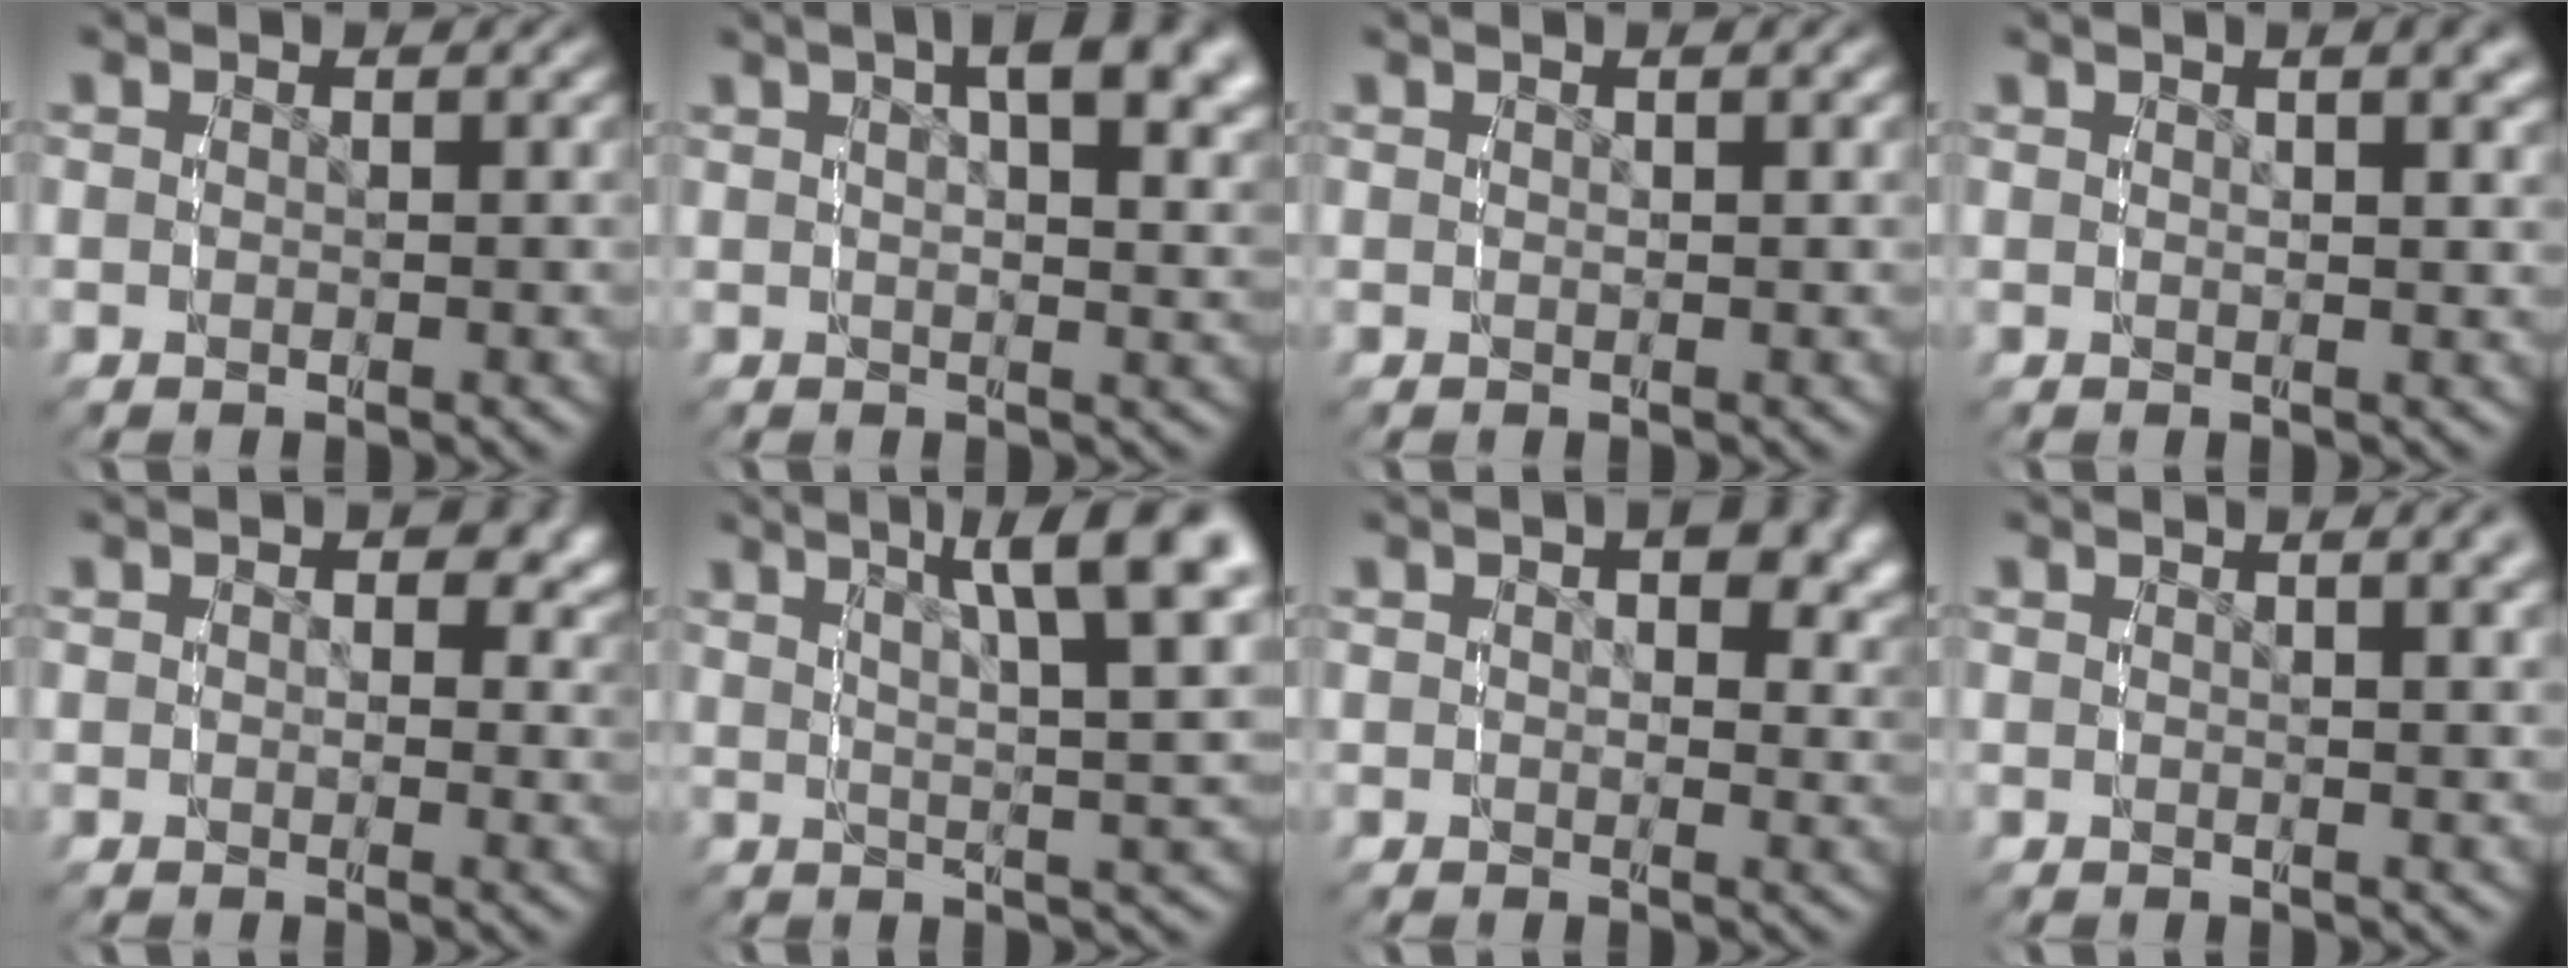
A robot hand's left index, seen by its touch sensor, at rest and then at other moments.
{"total": 6.0, "force": [2.7, 1.9, 5.0], "torque": [-0.061, 0.012, 0.041]}
{"total": 0.7, "force": [0.3, -0.3, 0.6], "torque": [-0.009, -0.002, 0.011]}
{"total": 2.5, "force": [1.4, 0.2, 2.1], "torque": [-0.022, 0.002, 0.024]}
{"total": 3.9, "force": [1.3, 2.3, 2.9], "torque": [-0.017, 0.004, 0.013]}
{"total": 9.7, "force": [5.0, 2.7, 7.9], "torque": [-0.094, 0.016, 0.071]}
{"total": 3.8, "force": [1.5, 1.9, 3.0], "torque": [-0.025, -0.001, 0.019]}
{"total": 2.2, "force": [1.3, -0.1, 1.7], "torque": [-0.017, 0.006, 0.022]}